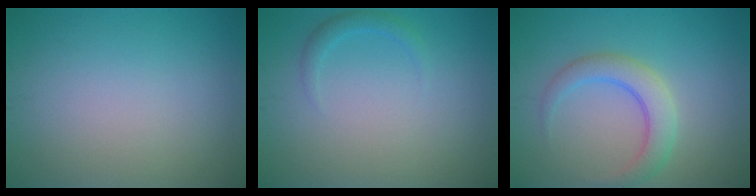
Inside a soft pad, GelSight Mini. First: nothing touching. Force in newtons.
{"total": 1.3, "press": 1.3, "slide": 0.1}
{"total": 3.6, "press": 3.6, "slide": 0.1}